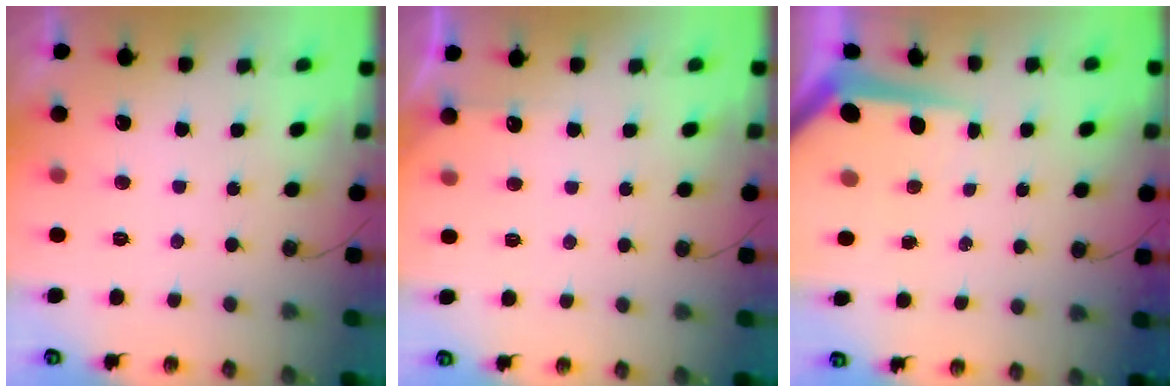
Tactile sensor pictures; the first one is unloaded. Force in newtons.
{"total": 2.9, "press": 2.9, "slide": 0.3}
{"total": 6.9, "press": 6.8, "slide": 0.9}